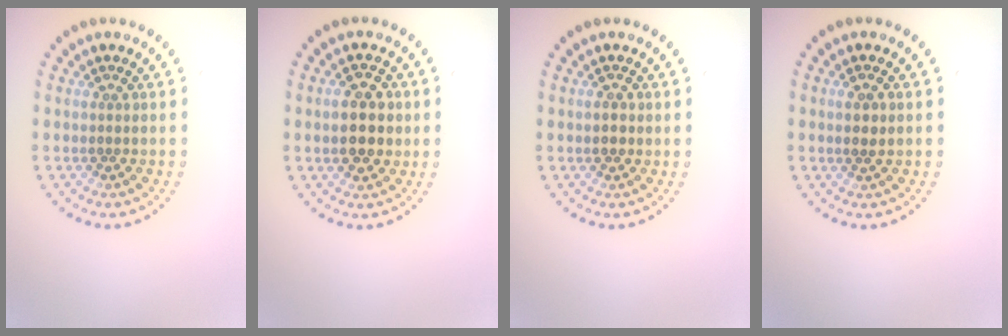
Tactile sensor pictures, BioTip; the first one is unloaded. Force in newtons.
{"total": 4.1, "press": 4.1, "slide": 0.3}
{"total": 1.9, "press": 1.9, "slide": 0.2}
{"total": 0.9, "press": 0.9, "slide": 0.2}